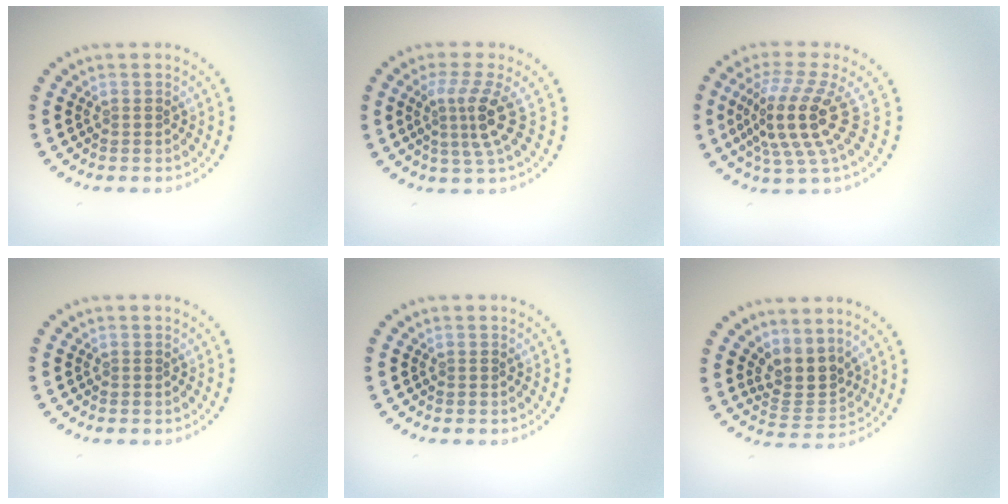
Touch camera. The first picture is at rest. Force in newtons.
{"total": 3.5, "press": 2.4, "slide": 2.5}
{"total": 5.2, "press": 4.0, "slide": 3.3}
{"total": 0.0}
{"total": 0.0}
{"total": 3.2, "press": 2.5, "slide": 2.0}